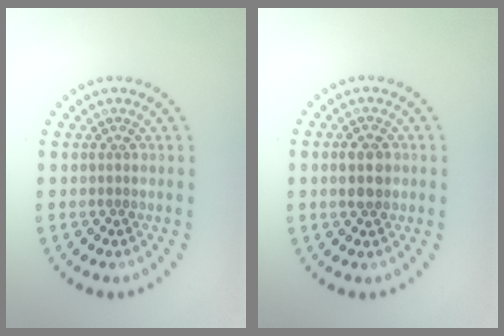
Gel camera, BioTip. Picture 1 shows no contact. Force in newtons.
{"total": 2.8, "press": 2.8, "slide": 0.1}